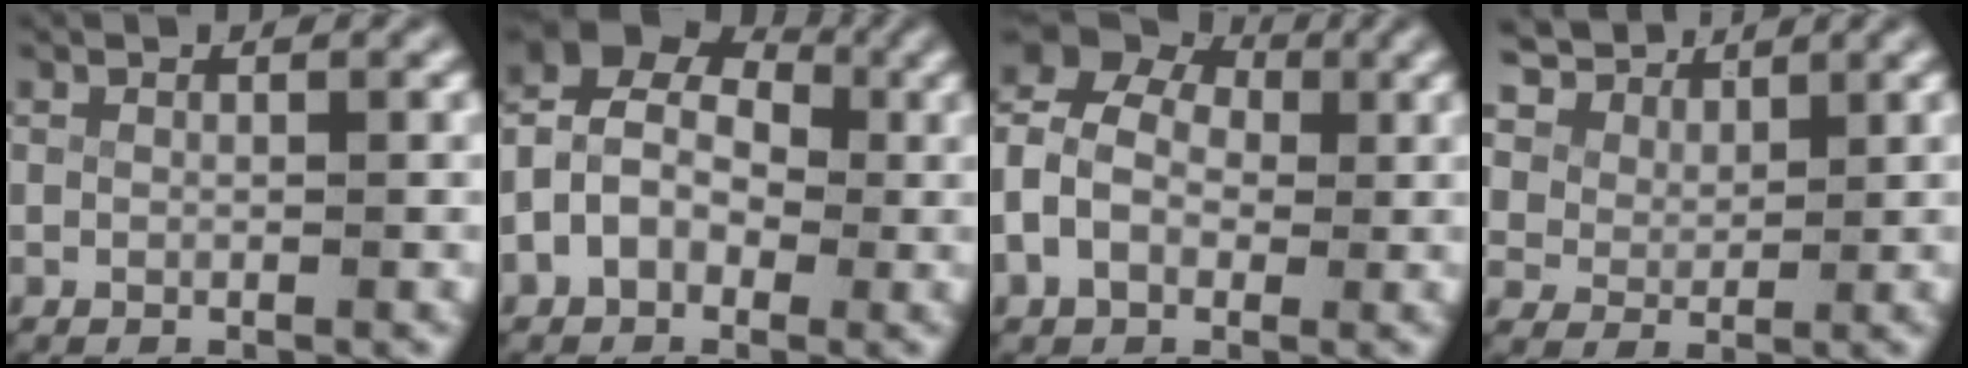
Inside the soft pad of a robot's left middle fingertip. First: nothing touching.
{"total": 10.2, "force": [2.8, 8.3, 5.3], "torque": [-0.112, 0.016, 0.025]}
{"total": 8.5, "force": [1.0, 6.9, 4.9], "torque": [-0.112, 0.002, 0.009]}
{"total": 7.4, "force": [4.7, 4.9, 2.9], "torque": [-0.079, 0.008, 0.075]}